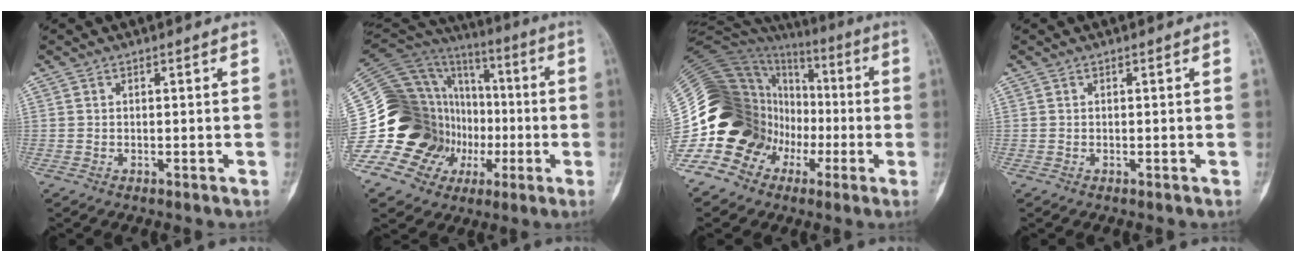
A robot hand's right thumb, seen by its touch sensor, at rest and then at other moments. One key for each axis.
{"total": 32.2, "fx": -6.2, "fy": 25.4, "fz": 18.8, "tx": -0.355, "ty": 0.094, "tz": -0.098}
{"total": 25.1, "fx": -6.5, "fy": 20.4, "fz": 13.1, "tx": -0.233, "ty": 0.092, "tz": -0.106}
{"total": 0.0}